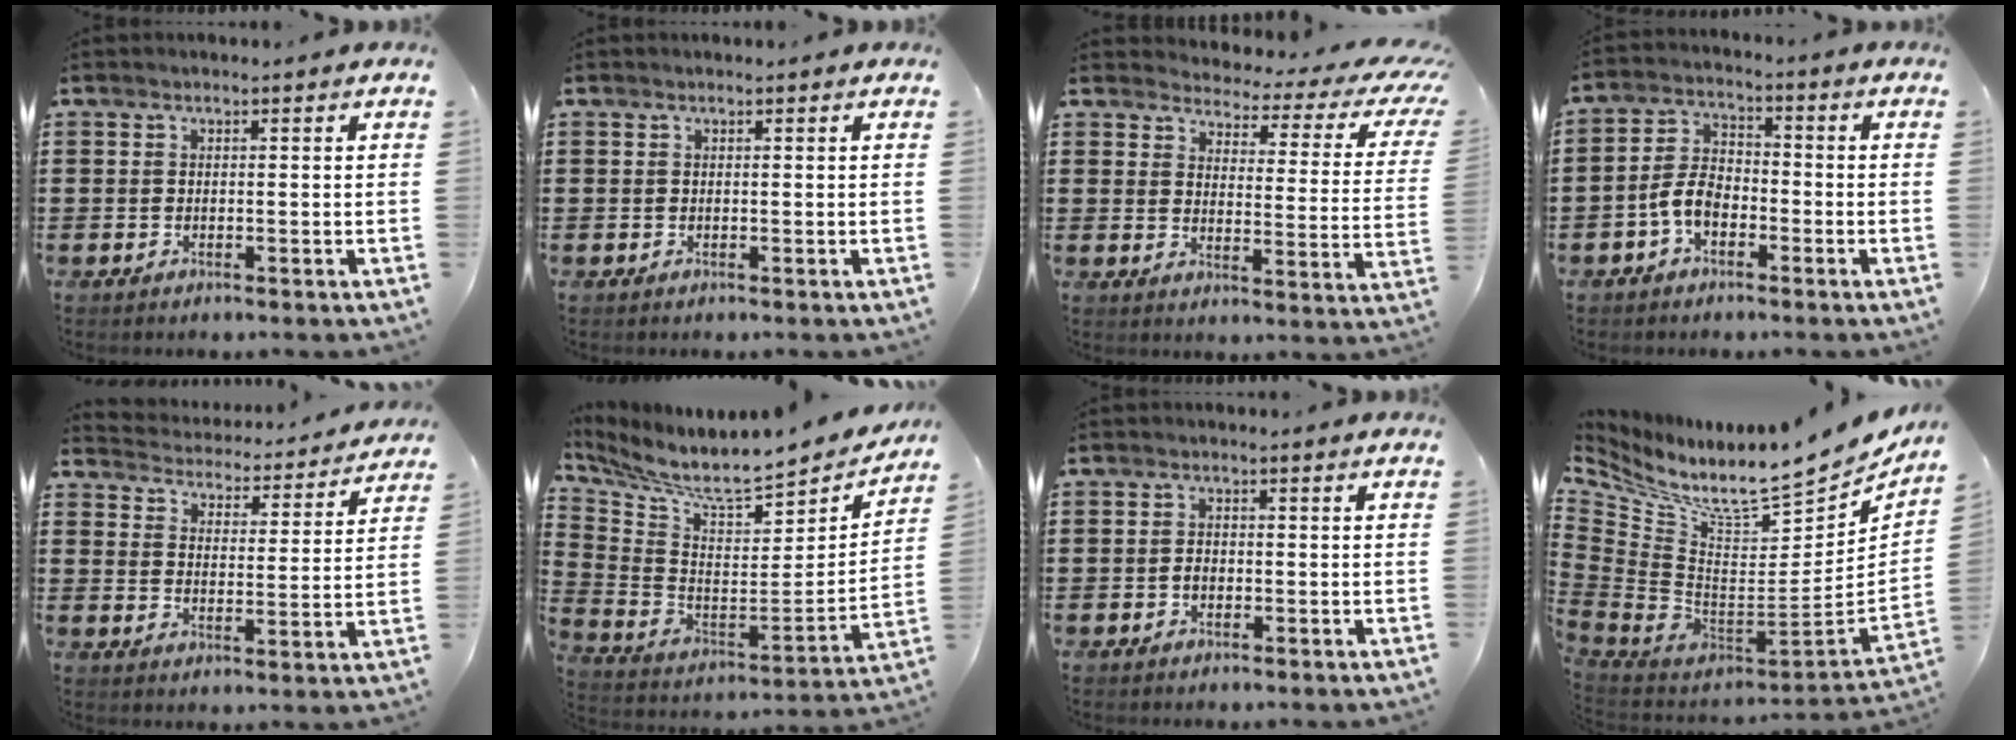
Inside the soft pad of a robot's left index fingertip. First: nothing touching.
{"total": 0.0}
{"total": 3.4, "force": [2.9, 1.0, 1.4], "torque": [-0.041, -0.027, 0.041]}
{"total": 5.4, "force": [-2.5, 3.0, 3.7], "torque": [-0.092, 0.004, -0.054]}
{"total": 3.9, "force": [3.9, 0.1, -0.3], "torque": [-0.021, -0.037, 0.061]}
{"total": 7.2, "force": [6.2, 0.8, 3.5], "torque": [-0.094, -0.068, 0.096]}
{"total": 1.4, "force": [-0.3, 0.9, 1.0], "torque": [-0.022, 0.002, -0.005]}
{"total": 10.7, "force": [8.3, 1.6, 6.6], "torque": [-0.132, -0.089, 0.132]}